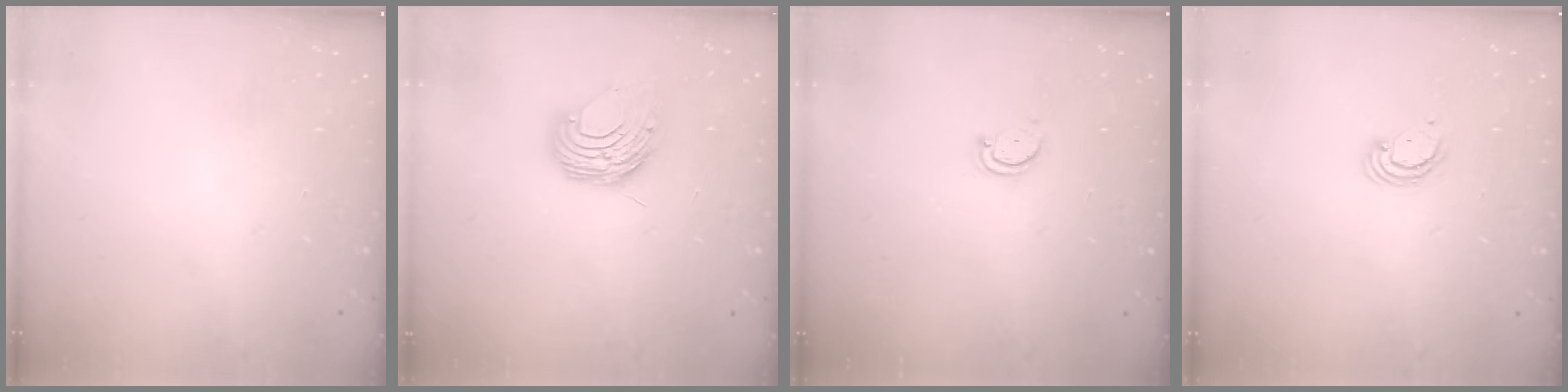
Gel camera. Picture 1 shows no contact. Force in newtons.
{"total": 8.8, "press": 8.8, "slide": 0.8}
{"total": 2.8, "press": 2.8, "slide": 0.3}
{"total": 2.7, "press": 2.7, "slide": 0.2}